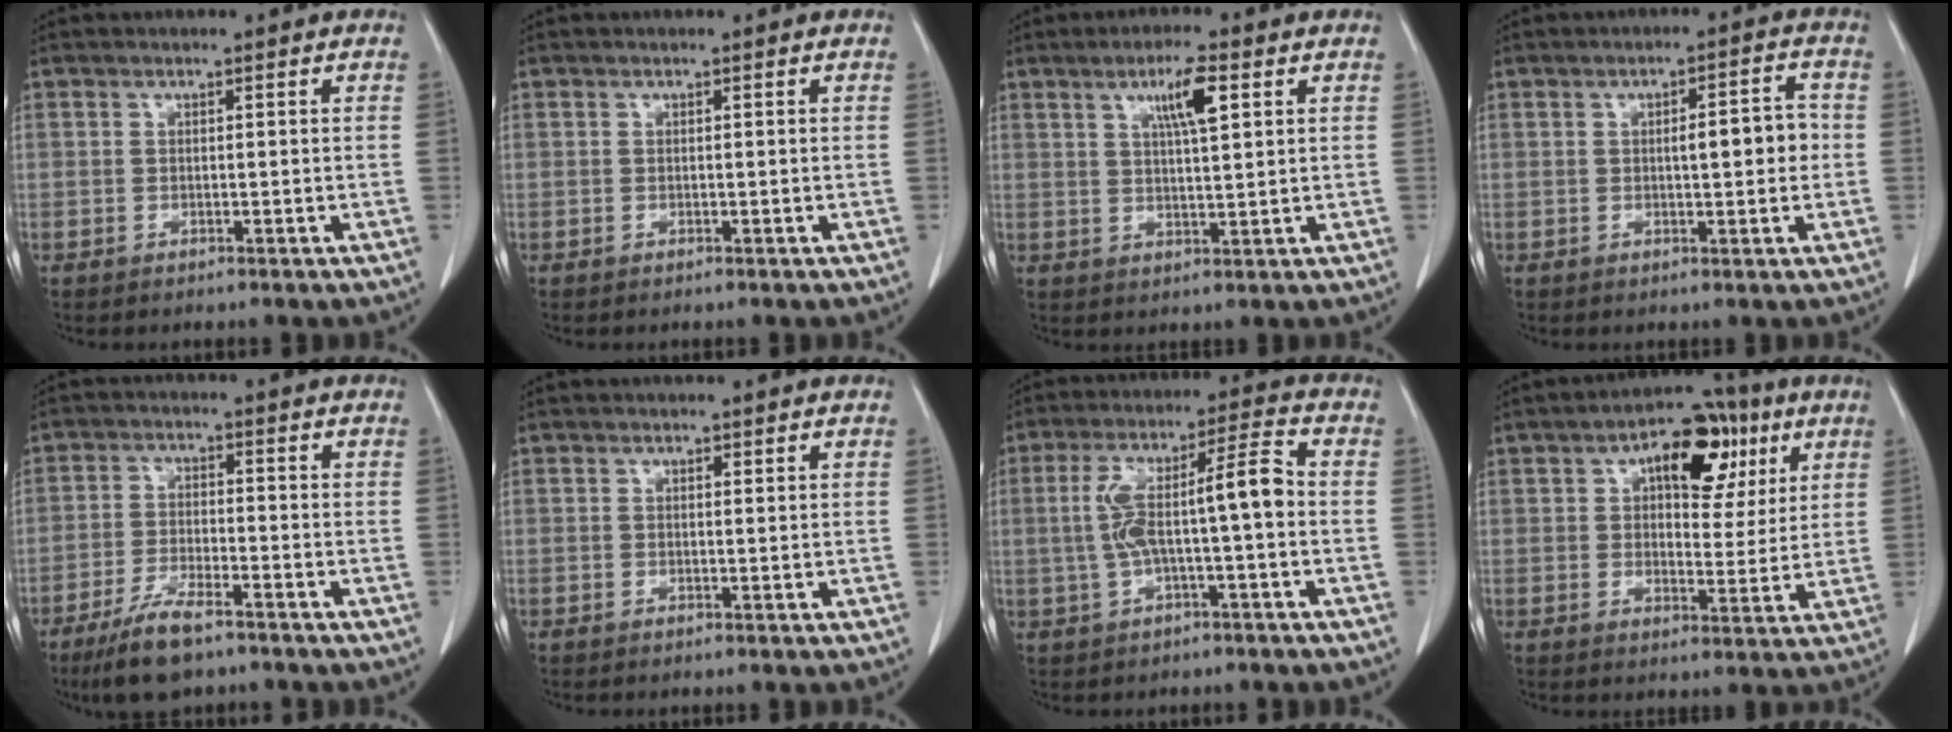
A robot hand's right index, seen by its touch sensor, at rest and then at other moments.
{"total": 0.0}
{"total": 6.2, "force": [2.8, 0.8, 5.5], "torque": [-0.095, 0.003, 0.047]}
{"total": 5.4, "force": [0.1, 1.4, 5.2], "torque": [-0.075, 0.013, 0.003]}
{"total": 7.8, "force": [-5.8, 1.8, 5.0], "torque": [-0.097, -0.014, -0.105]}
{"total": 0.5, "force": [0.4, 0.2, 0.3], "torque": [-0.002, -0.002, 0.004]}
{"total": 10.0, "force": [-0.6, 1.4, 9.9], "torque": [-0.180, 0.034, -0.013]}
{"total": 12.1, "force": [5.3, 6.1, 8.9], "torque": [-0.117, 0.030, 0.077]}